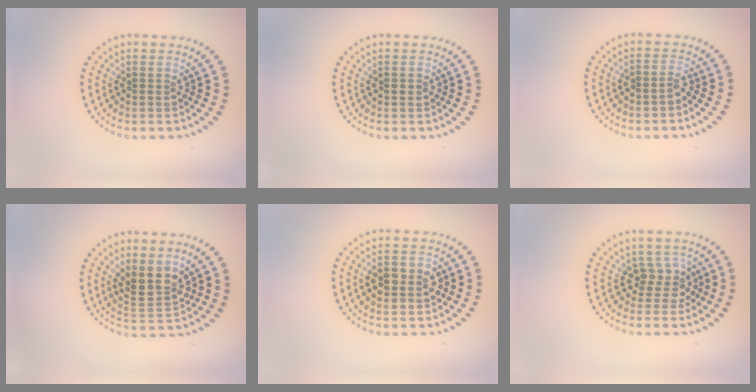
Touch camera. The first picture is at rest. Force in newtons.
{"total": 0.8, "press": 0.8, "slide": 0.2}
{"total": 1.4, "press": 1.1, "slide": 0.9}
{"total": 3.5, "press": 3.2, "slide": 1.4}
{"total": 3.8, "press": 3.8, "slide": 0.1}
{"total": 2.5, "press": 1.9, "slide": 1.6}